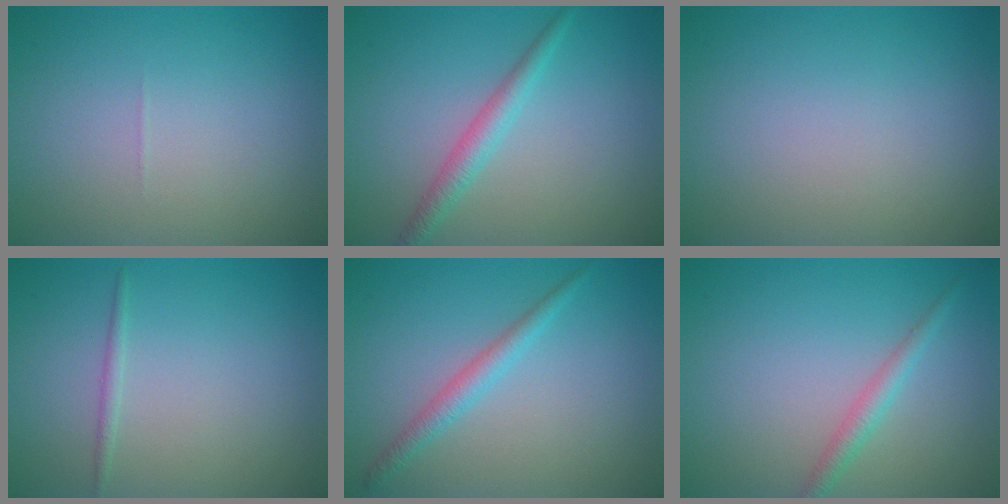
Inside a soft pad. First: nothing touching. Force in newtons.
{"total": 2.3, "press": 2.2, "slide": 0.1}
{"total": 0.0}
{"total": 0.8, "press": 0.8, "slide": 0.0}
{"total": 2.0, "press": 2.0, "slide": 0.0}
{"total": 1.8, "press": 1.8, "slide": 0.1}